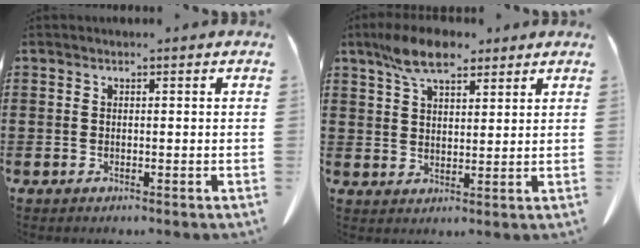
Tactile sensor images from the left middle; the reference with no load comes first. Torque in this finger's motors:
{"motor_torque": [1.49, 0.65, 0.44, 0.14]}